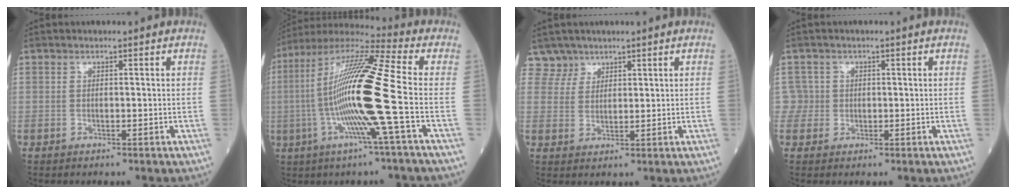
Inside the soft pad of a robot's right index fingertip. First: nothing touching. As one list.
[{"total": 17.3, "force": [-2.7, -1.1, 17.0], "torque": [-0.330, 0.004, -0.068]}, {"total": 2.7, "force": [2.2, 1.5, -0.6], "torque": [0.018, 0.004, 0.042]}, {"total": 2.0, "force": [-0.2, 2.0, -0.5], "torque": [0.023, 0.008, -0.006]}]